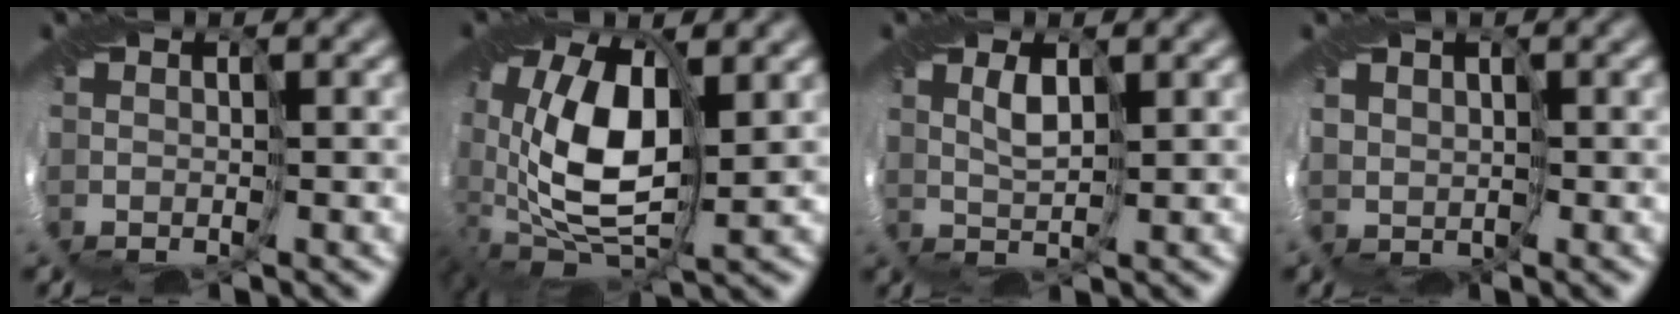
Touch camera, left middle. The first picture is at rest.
{"total": 13.9, "force": [0.5, 8.9, 10.7], "torque": [-0.226, -0.035, 0.026]}
{"total": 1.3, "force": [0.4, 0.6, 1.1], "torque": [-0.025, 0.001, 0.008]}
{"total": 2.0, "force": [0.5, 1.9, 0.6], "torque": [-0.015, -0.004, 0.007]}